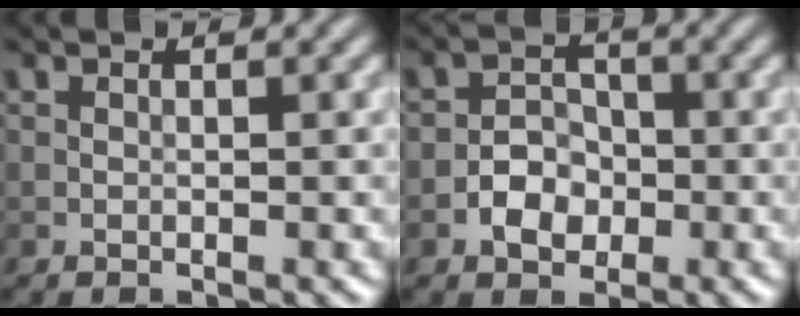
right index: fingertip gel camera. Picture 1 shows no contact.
{"total": 2.9, "force": [-1.1, 2.2, 1.5], "torque": [-0.019, 0.005, -0.023]}